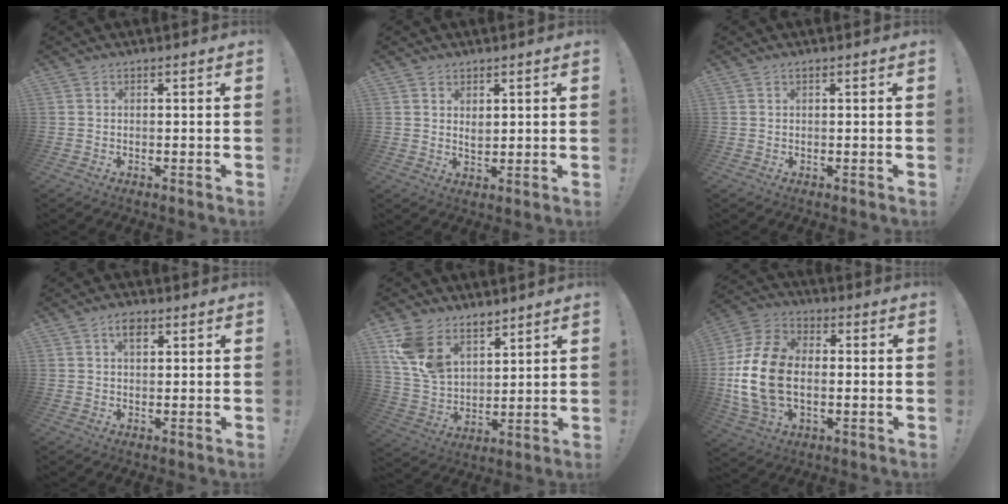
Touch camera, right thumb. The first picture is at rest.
{"total": 3.0, "force": [1.9, 1.9, 1.3], "torque": [-0.010, -0.011, 0.031]}
{"total": 0.0}
{"total": 3.9, "force": [1.9, 2.0, 2.7], "torque": [-0.037, -0.001, 0.029]}
{"total": 13.2, "force": [9.4, 7.6, 5.3], "torque": [-0.116, -0.052, 0.189]}
{"total": 17.6, "force": [-1.2, 12.2, 12.6], "torque": [-0.240, 0.017, -0.018]}